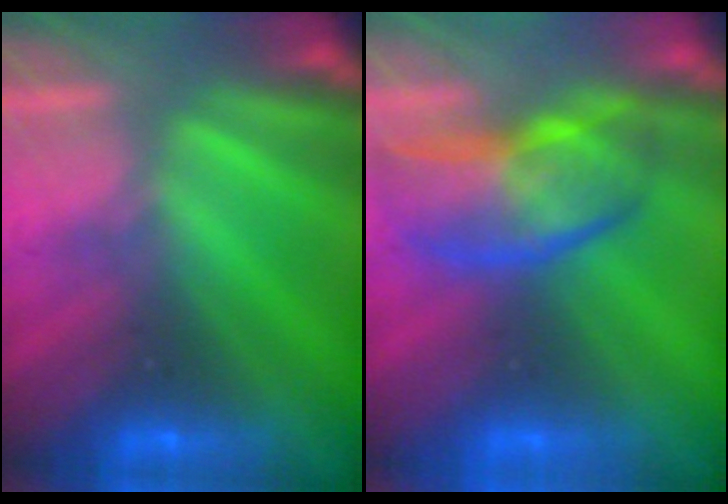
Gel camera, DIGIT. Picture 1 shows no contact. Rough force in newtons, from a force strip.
{"total": 2.7}